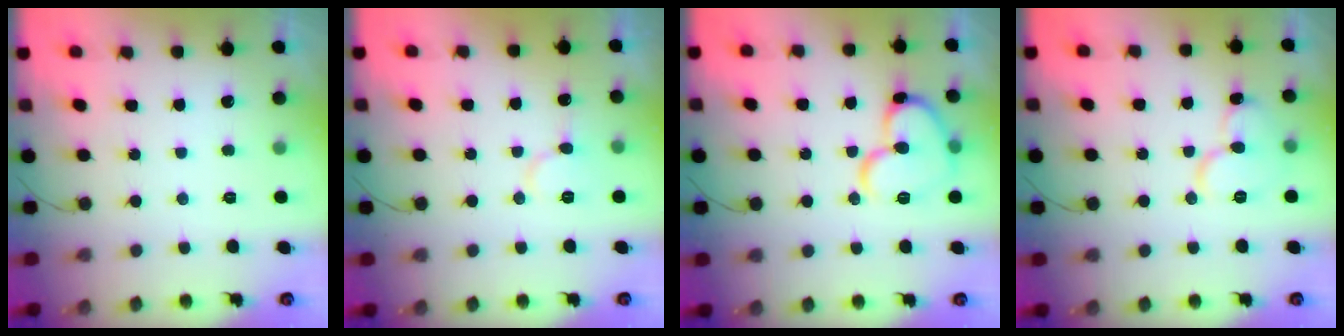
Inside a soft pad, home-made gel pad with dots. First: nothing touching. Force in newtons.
{"total": 7.8, "press": 7.8, "slide": 0.9}
{"total": 14.6, "press": 14.5, "slide": 2.1}
{"total": 9.8, "press": 9.7, "slide": 1.1}